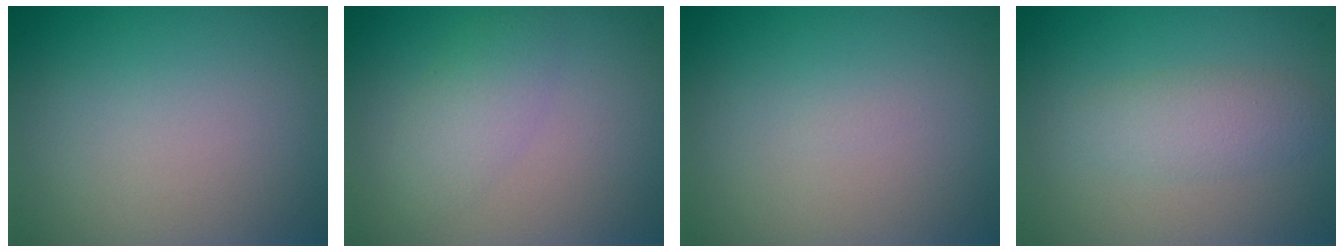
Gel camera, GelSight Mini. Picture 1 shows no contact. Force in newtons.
{"total": 2.5, "press": 2.5, "slide": 0.1}
{"total": 0.0}
{"total": 2.3, "press": 2.3, "slide": 0.0}